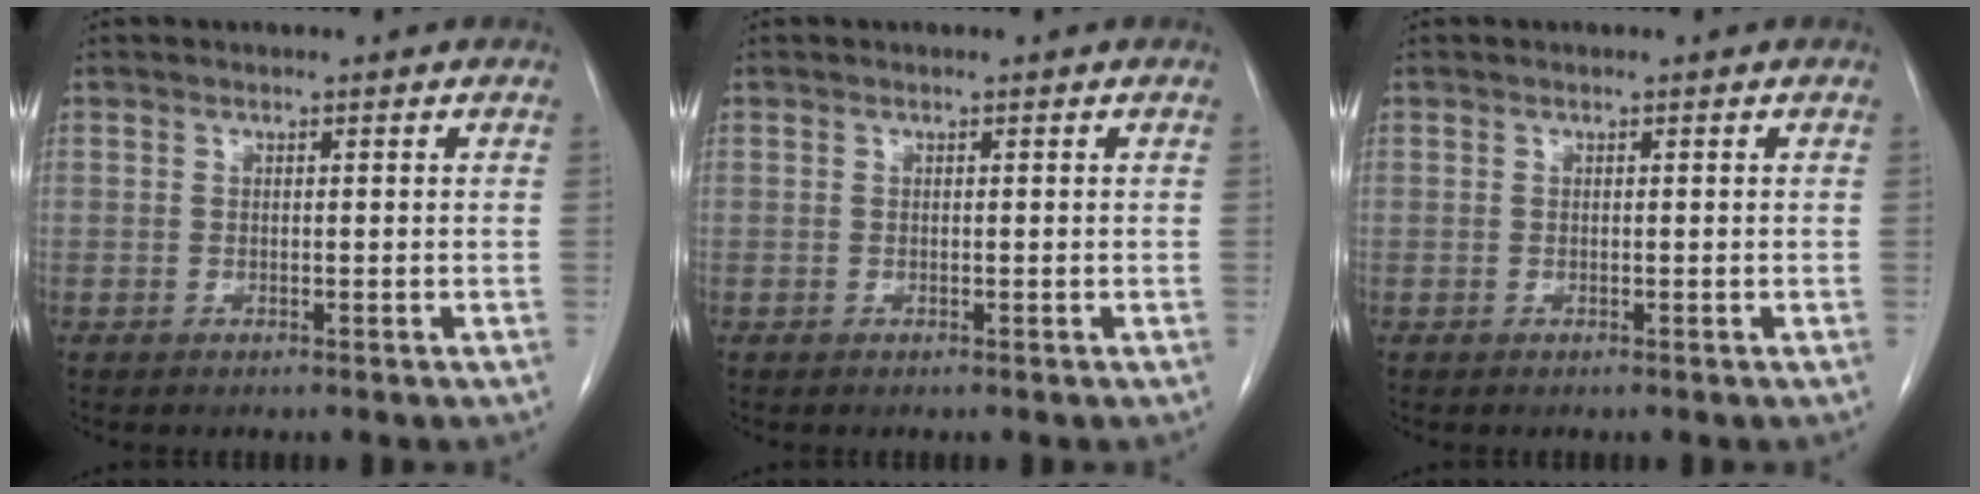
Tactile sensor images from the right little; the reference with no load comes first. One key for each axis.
{"total": 0.0}
{"total": 0.0}